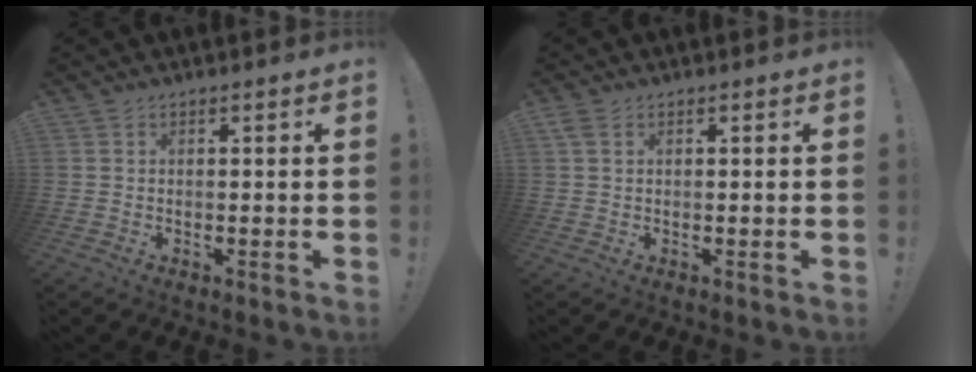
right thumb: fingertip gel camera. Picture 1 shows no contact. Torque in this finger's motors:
{"motor_torque": [-0.02, 0.33, 0.15, -0.09, 0.05]}